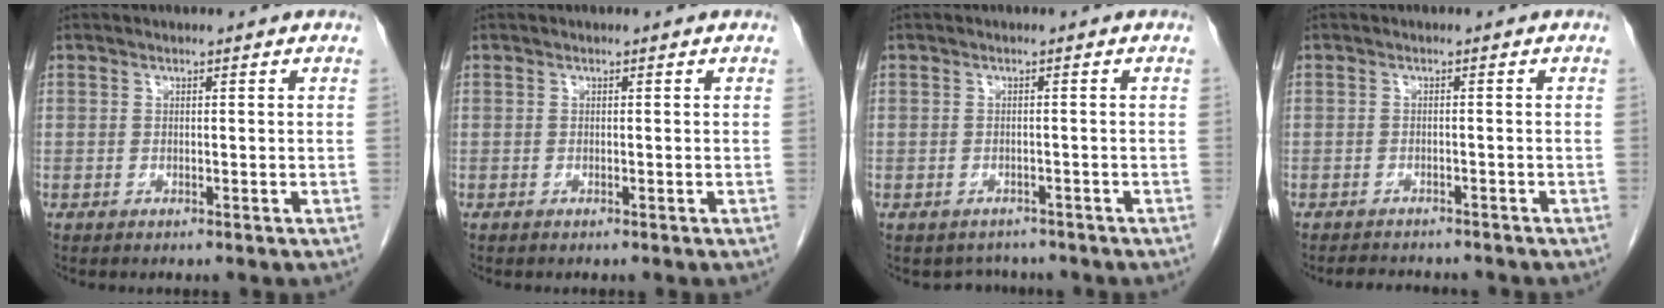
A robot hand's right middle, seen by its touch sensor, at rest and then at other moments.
{"total": 0.0}
{"total": 3.8, "force": [-3.3, 1.7, 0.3], "torque": [-0.006, 0.006, -0.042]}
{"total": 5.9, "force": [-5.5, 1.3, 1.9], "torque": [-0.028, -0.004, -0.073]}